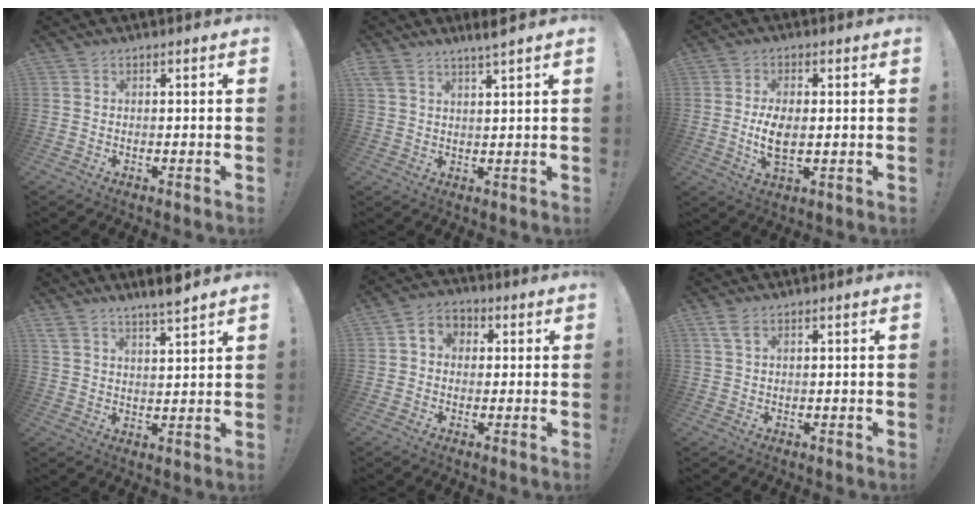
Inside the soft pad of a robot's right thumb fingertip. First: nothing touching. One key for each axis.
{"total": 4.2, "fx": 3.5, "fy": -0.1, "fz": 2.4, "tx": -0.048, "ty": -0.018, "tz": 0.062}
{"total": 6.9, "fx": -0.3, "fy": 3.5, "fz": 5.9, "tx": -0.112, "ty": -0.010, "tz": -0.010}
{"total": 4.5, "fx": 3.9, "fy": 0.2, "fz": 2.2, "tx": -0.033, "ty": -0.026, "tz": 0.066}
{"total": 5.2, "fx": 0.4, "fy": 4.6, "fz": 2.4, "tx": -0.034, "ty": 0.009, "tz": 0.009}
{"total": 3.0, "fx": 1.7, "fy": 1.3, "fz": 2.2, "tx": -0.051, "ty": 0.003, "tz": 0.032}